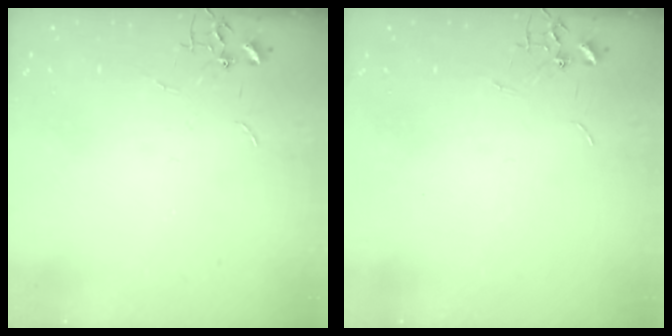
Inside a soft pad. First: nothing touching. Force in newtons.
{"total": 0.0}